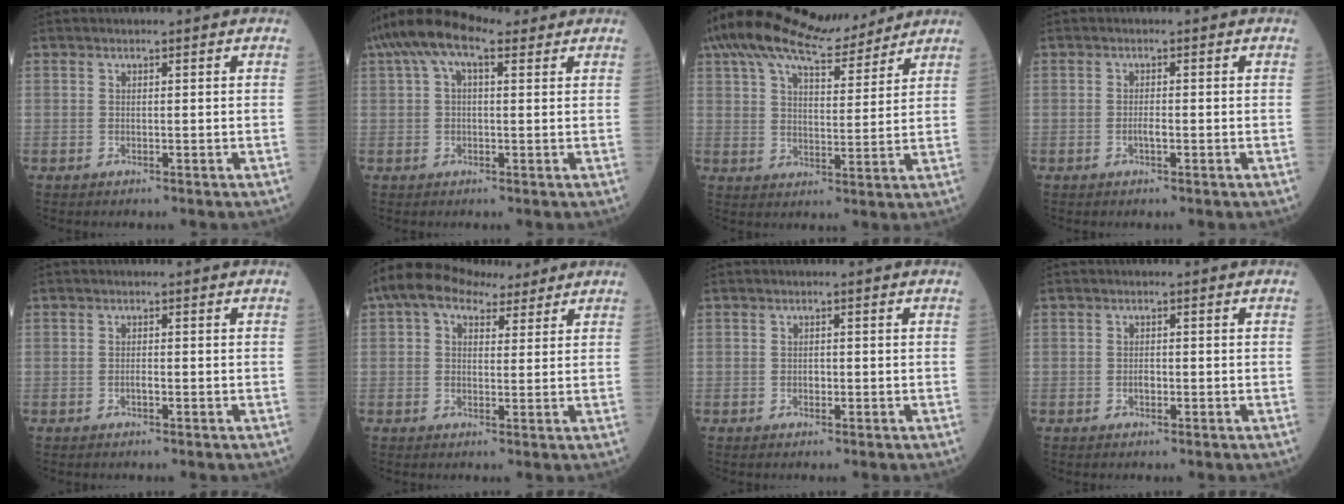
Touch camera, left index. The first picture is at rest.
{"total": 7.9, "force": [4.7, 3.0, 5.6], "torque": [-0.120, 0.050, 0.082]}
{"total": 15.8, "force": [13.8, 3.4, 6.9], "torque": [-0.126, 0.034, 0.220]}
{"total": 1.2, "force": [-0.5, 0.2, 1.1], "torque": [-0.022, 0.001, -0.009]}
{"total": 0.7, "force": [-0.4, 0.2, 0.6], "torque": [-0.012, 0.001, -0.007]}
{"total": 8.0, "force": [5.5, 4.2, 3.9], "torque": [-0.073, 0.043, 0.095]}
{"total": 0.8, "force": [-0.2, 0.5, 0.5], "torque": [-0.009, 0.001, -0.005]}
{"total": 1.0, "force": [-0.4, 0.5, 0.7], "torque": [-0.014, 0.001, -0.007]}